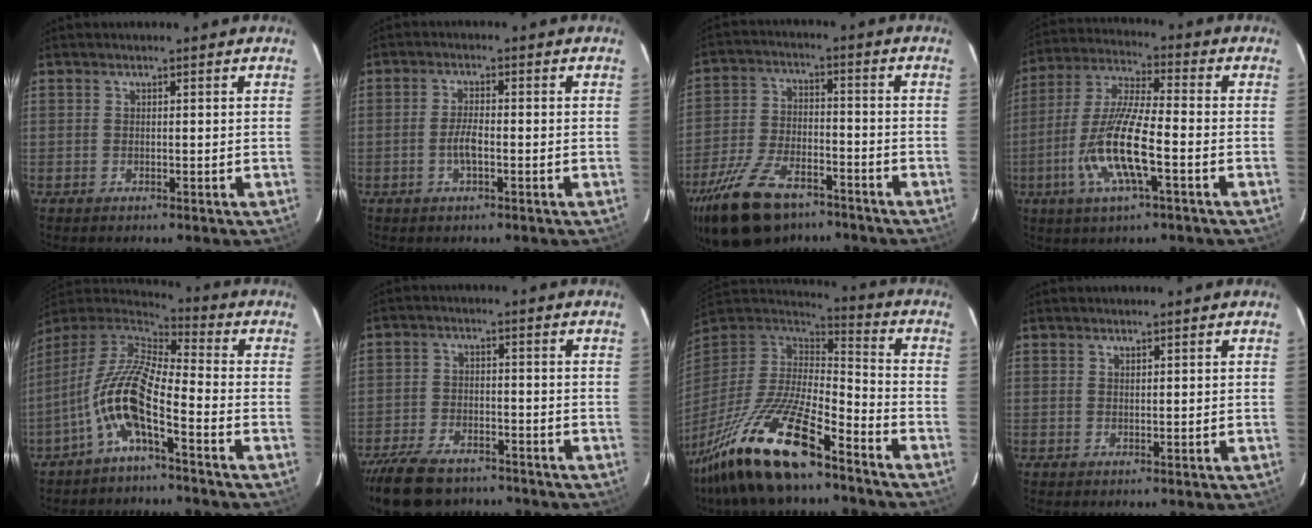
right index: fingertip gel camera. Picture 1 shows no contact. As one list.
[{"total": 3.5, "force": [-1.2, 1.1, 3.1], "torque": [-0.064, 0.002, -0.022]}, {"total": 18.5, "force": [-13.0, 8.8, 9.8], "torque": [-0.216, -0.021, -0.224]}, {"total": 14.0, "force": [-4.6, 2.6, 13.0], "torque": [-0.271, -0.009, -0.090]}, {"total": 12.6, "force": [-5.2, 3.1, 11.0], "torque": [-0.219, 0.004, -0.107]}, {"total": 13.9, "force": [-10.7, 6.3, 6.1], "torque": [-0.153, -0.011, -0.177]}, {"total": 23.5, "force": [-16.0, 6.7, 15.8], "torque": [-0.317, -0.041, -0.288]}, {"total": 0.5, "force": [0.5, 0.2, 0.2], "torque": [-0.002, 0.001, 0.009]}]